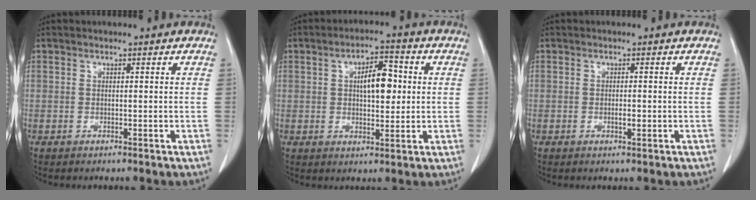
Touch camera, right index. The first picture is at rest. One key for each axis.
{"total": 7.0, "fx": 1.1, "fy": 2.9, "fz": 6.3, "tx": -0.103, "ty": 0.012, "tz": 0.018}
{"total": 1.3, "fx": -0.3, "fy": 0.3, "fz": 1.2, "tx": -0.022, "ty": -0.001, "tz": -0.003}